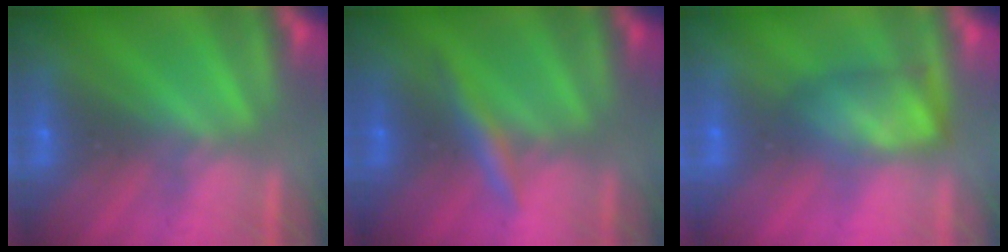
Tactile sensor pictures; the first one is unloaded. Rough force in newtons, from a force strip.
{"total": 3.2}
{"total": 4.8}